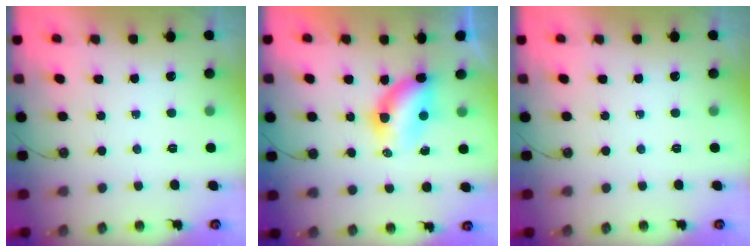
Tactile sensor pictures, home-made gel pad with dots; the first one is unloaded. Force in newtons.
{"total": 5.8, "press": 5.8, "slide": 0.5}
{"total": 0.0}